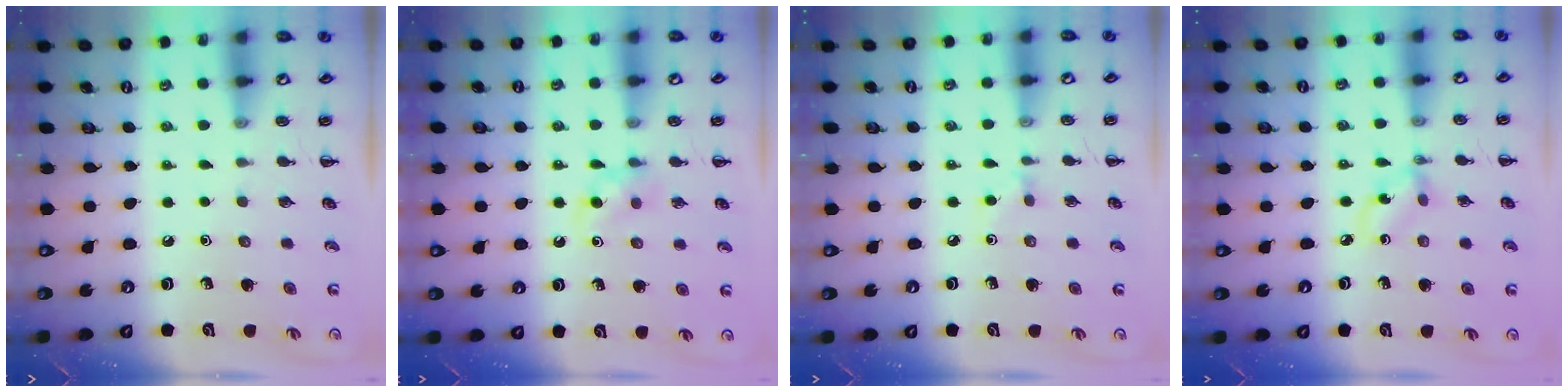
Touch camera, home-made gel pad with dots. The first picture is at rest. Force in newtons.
{"total": 6.2, "press": 5.7, "slide": 2.3}
{"total": 3.8, "press": 3.6, "slide": 1.2}
{"total": 3.4, "press": 3.3, "slide": 0.6}